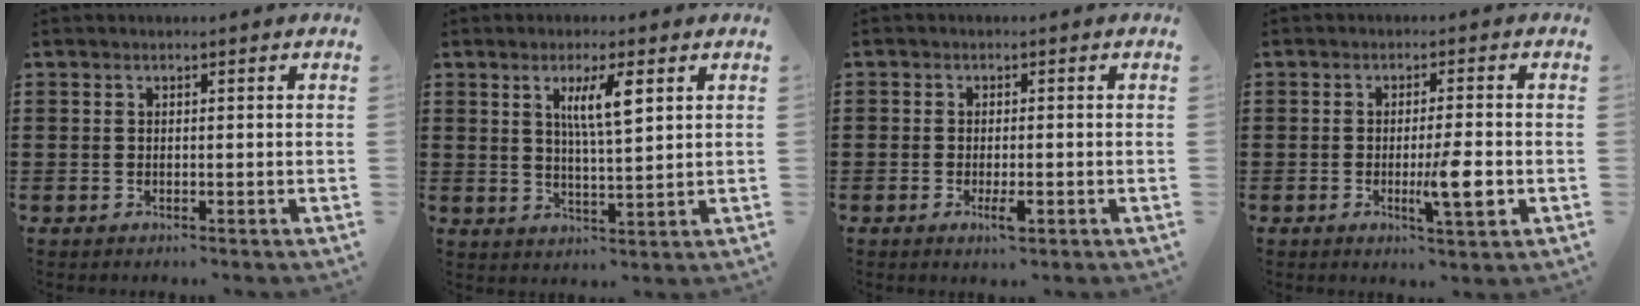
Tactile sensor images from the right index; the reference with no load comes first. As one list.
[{"total": 5.9, "force": [2.3, 1.2, 5.3], "torque": [-0.111, 0.008, 0.037]}, {"total": 2.5, "force": [-1.0, 0.8, 2.1], "torque": [-0.035, -0.001, -0.018]}, {"total": 6.4, "force": [-1.6, 0.9, 6.1], "torque": [-0.098, -0.014, -0.027]}]